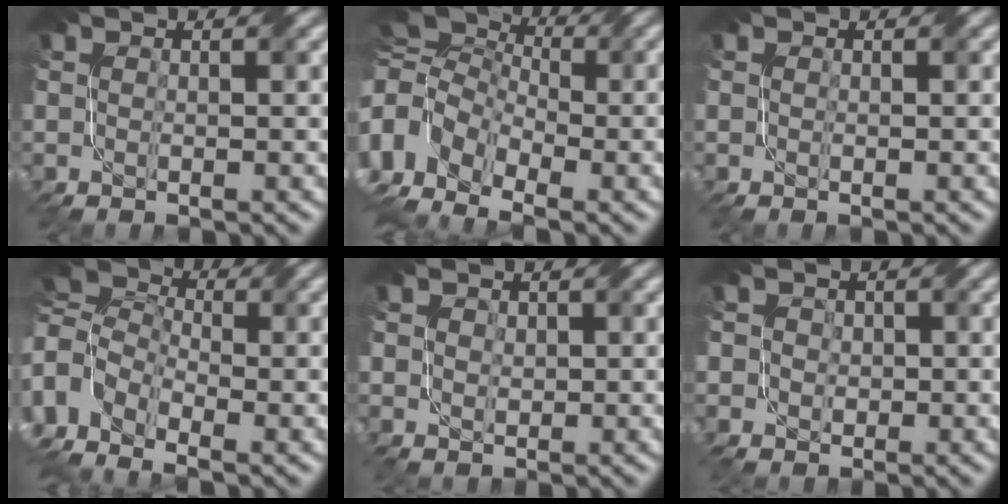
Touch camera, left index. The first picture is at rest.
{"total": 14.0, "force": [-3.7, 10.2, 8.9], "torque": [-0.195, -0.008, -0.048]}
{"total": 1.2, "force": [-0.8, -0.4, -0.8], "torque": [0.011, -0.001, -0.003]}
{"total": 6.9, "force": [-2.3, 4.8, 4.4], "torque": [-0.109, 0.000, -0.037]}
{"total": 1.1, "force": [-0.4, 0.8, -0.7], "torque": [0.007, -0.001, 0.017]}
{"total": 2.0, "force": [-0.4, 2.0, -0.3], "torque": [0.008, 0.005, 0.006]}